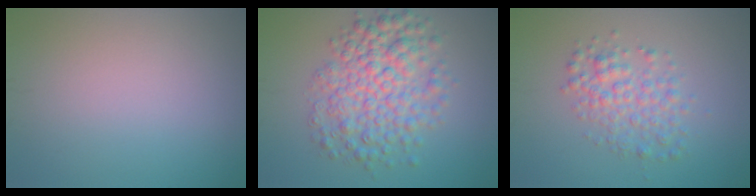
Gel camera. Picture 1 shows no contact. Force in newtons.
{"total": 6.7, "press": 6.7, "slide": 0.1}
{"total": 3.4, "press": 3.4, "slide": 0.1}